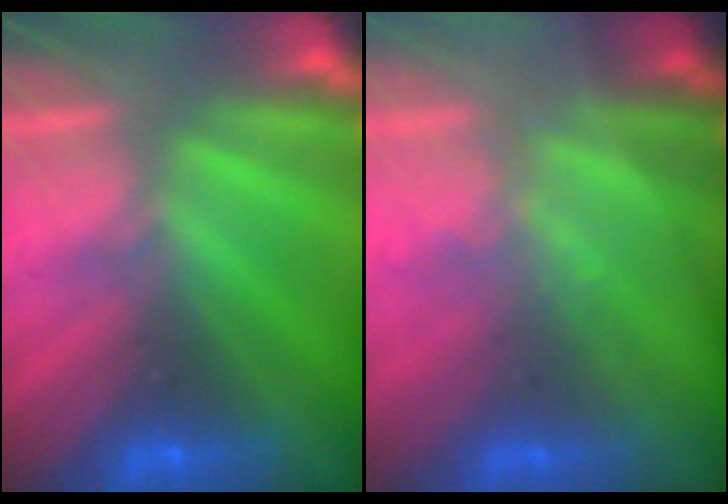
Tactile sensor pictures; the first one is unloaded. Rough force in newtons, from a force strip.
{"total": 1.4}